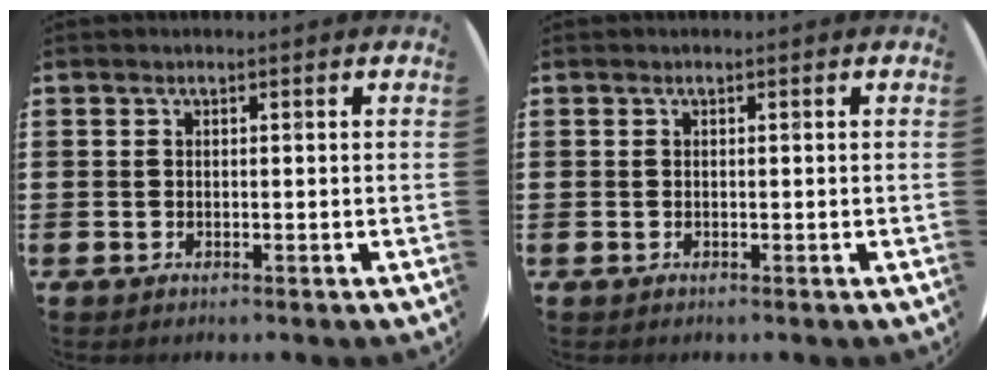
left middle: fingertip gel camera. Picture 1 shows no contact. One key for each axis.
{"total": 0.0}